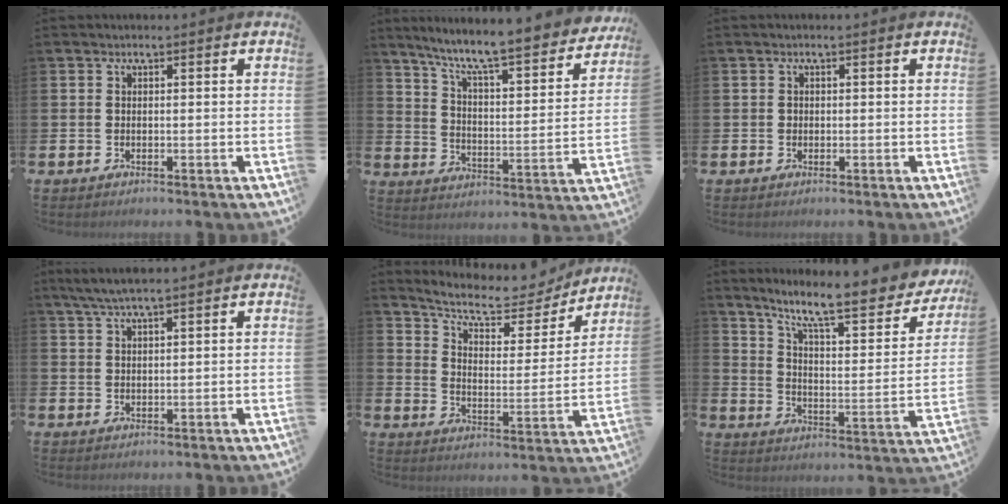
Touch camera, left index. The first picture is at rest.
{"total": 8.5, "force": [7.5, 0.8, 3.8], "torque": [-0.102, -0.064, 0.121]}
{"total": 0.5, "force": [0.0, 0.5, 0.1], "torque": [-0.001, 0.005, -0.002]}
{"total": 3.9, "force": [3.1, 0.4, 2.2], "torque": [-0.048, -0.001, 0.056]}
{"total": 8.0, "force": [7.0, 2.7, 2.7], "torque": [-0.076, -0.048, 0.116]}
{"total": 10.4, "force": [8.4, 2.1, 5.8], "torque": [-0.124, -0.061, 0.133]}